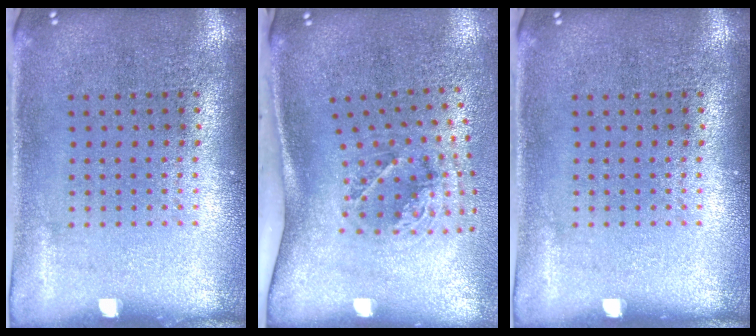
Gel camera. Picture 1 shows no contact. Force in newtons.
{"total": 2.0, "press": 1.3, "slide": 1.5}
{"total": 0.0}